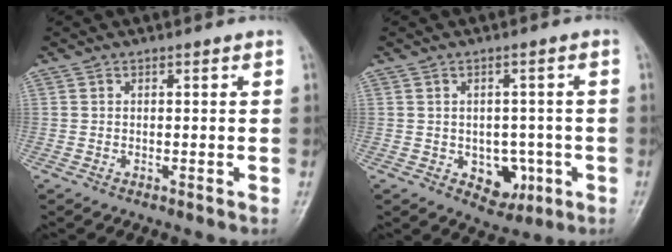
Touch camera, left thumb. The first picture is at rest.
{"total": 6.4, "force": [-1.8, 4.8, 4.0], "torque": [-0.019, 0.010, -0.012]}